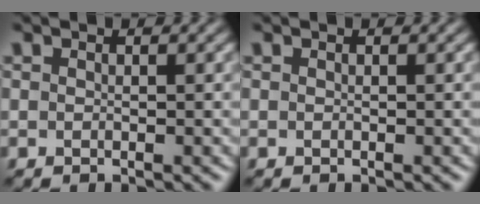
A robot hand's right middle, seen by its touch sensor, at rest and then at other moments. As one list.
[{"total": 0.0}]